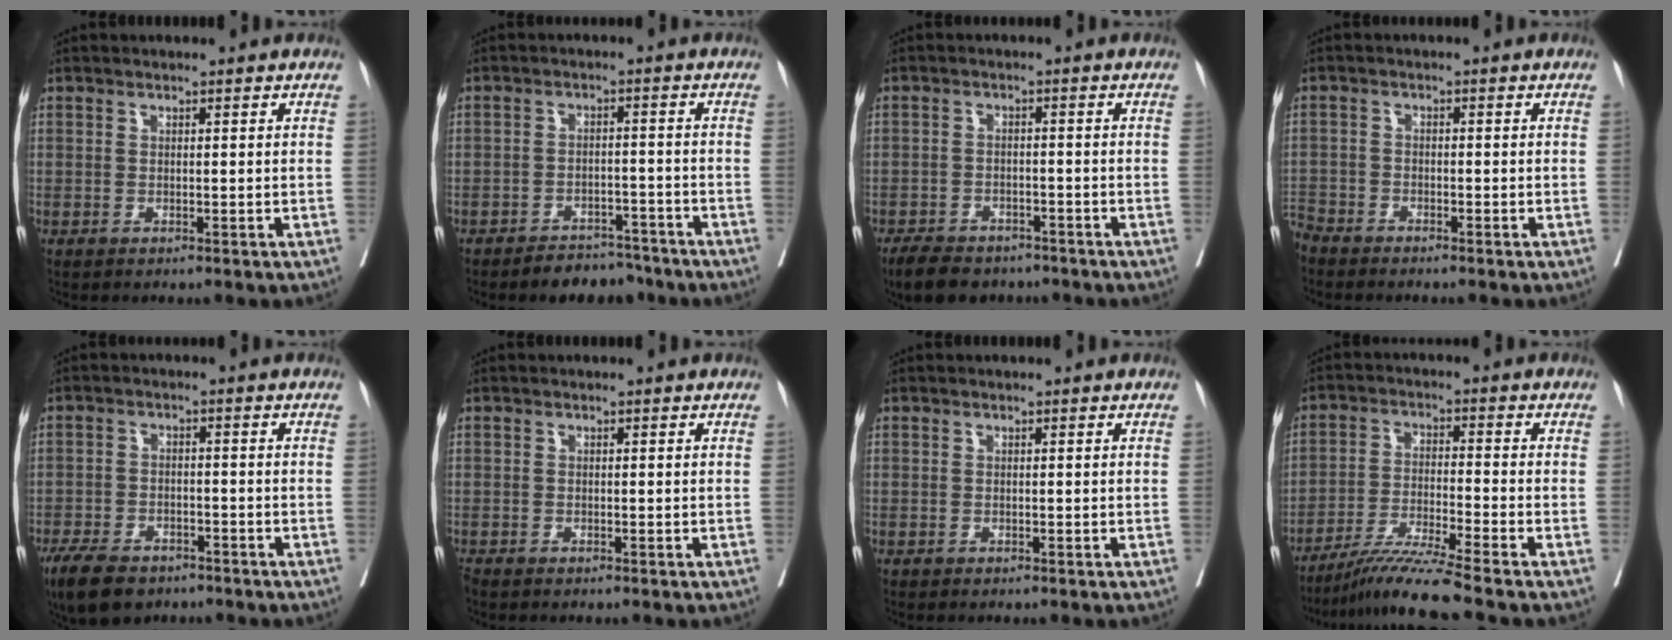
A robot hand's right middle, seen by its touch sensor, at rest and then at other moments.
{"total": 6.1, "force": [-5.4, 2.5, 1.4], "torque": [-0.009, 0.004, -0.081]}
{"total": 8.3, "force": [-6.8, 3.7, 3.1], "torque": [-0.048, -0.004, -0.101]}
{"total": 3.7, "force": [-3.6, 0.6, 0.3], "torque": [0.001, -0.008, -0.072]}
{"total": 8.8, "force": [-6.5, 4.0, 4.3], "torque": [-0.076, -0.006, -0.106]}
{"total": 0.8, "force": [-0.7, 0.2, 0.3], "torque": [-0.011, -0.003, -0.014]}
{"total": 0.0}
{"total": 8.6, "force": [-7.2, -2.3, 4.1], "torque": [-0.076, -0.032, -0.135]}